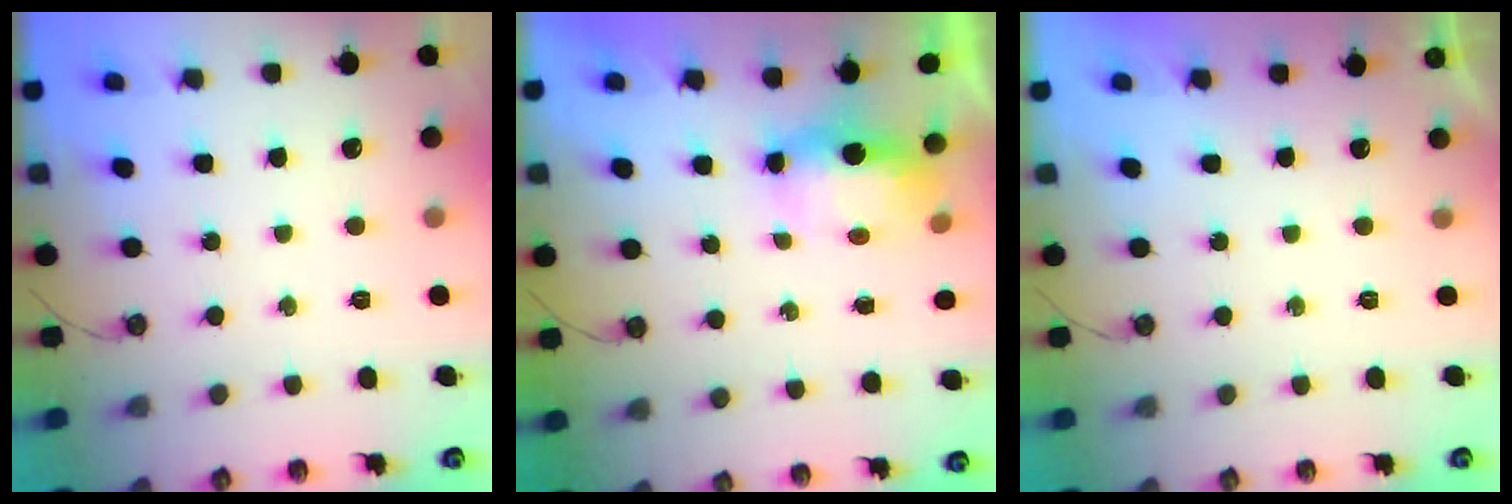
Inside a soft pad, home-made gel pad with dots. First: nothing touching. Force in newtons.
{"total": 7.8, "press": 6.6, "slide": 4.2}
{"total": 0.0}